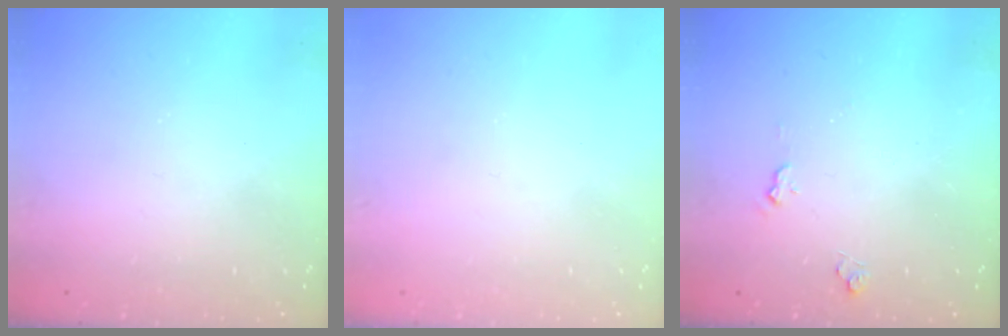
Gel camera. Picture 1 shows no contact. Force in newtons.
{"total": 0.7, "press": 0.7, "slide": 0.1}
{"total": 4.7, "press": 4.7, "slide": 0.5}